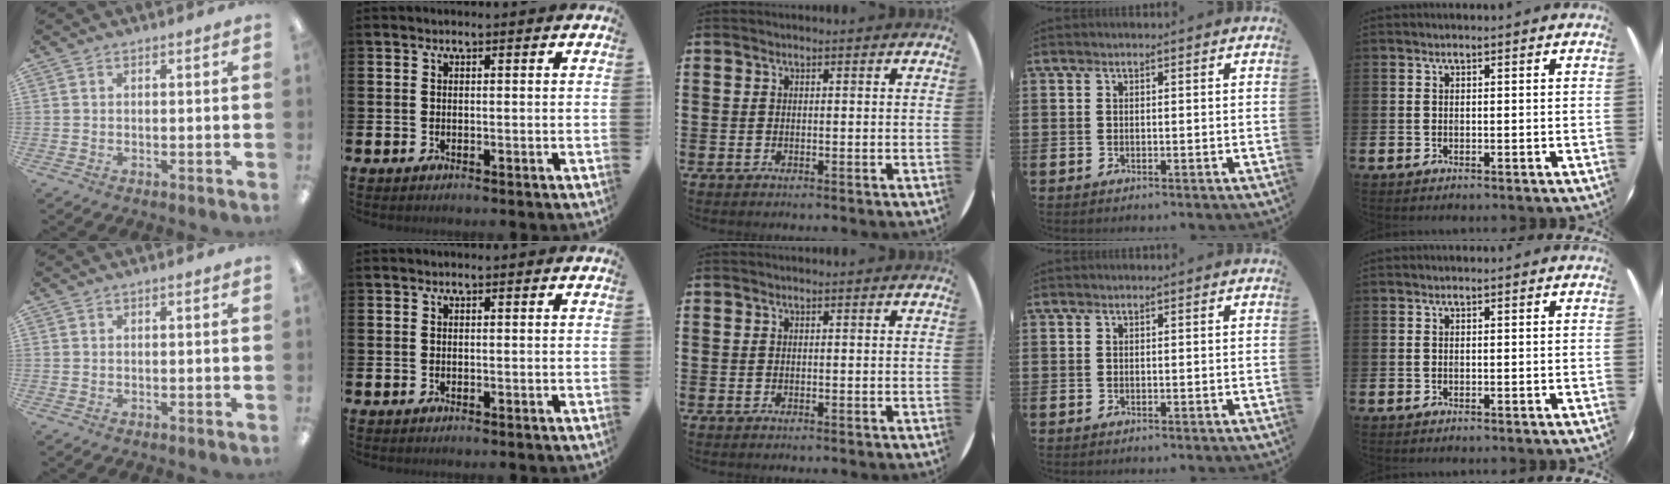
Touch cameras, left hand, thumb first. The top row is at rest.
{}